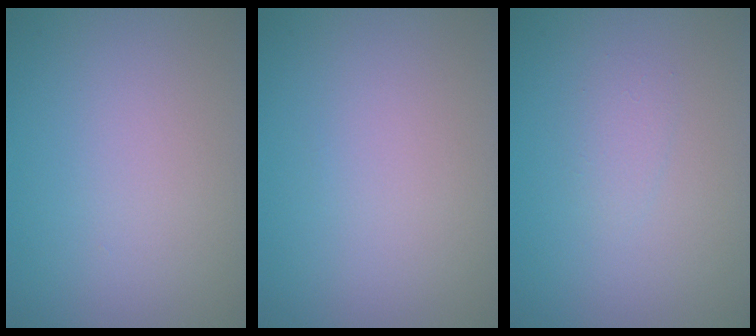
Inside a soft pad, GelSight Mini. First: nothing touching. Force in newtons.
{"total": 0.0}
{"total": 1.0, "press": 1.0, "slide": 0.0}